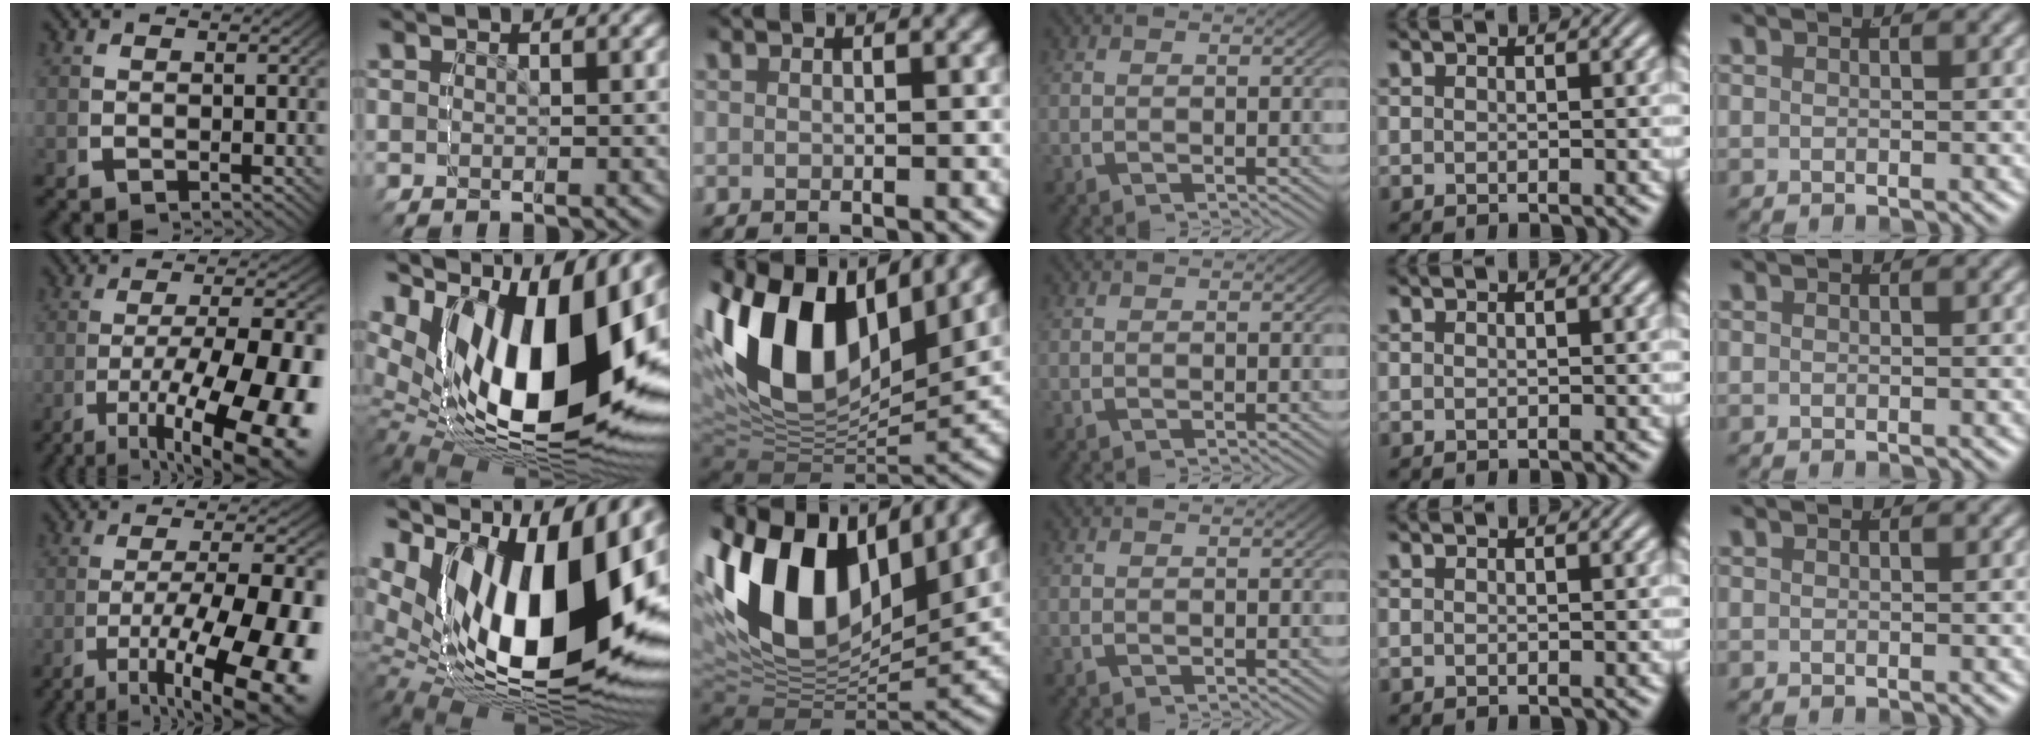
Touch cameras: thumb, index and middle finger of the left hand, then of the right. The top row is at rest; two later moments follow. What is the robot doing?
{"motion": "grasp_and_lifting", "object": "bottle"}